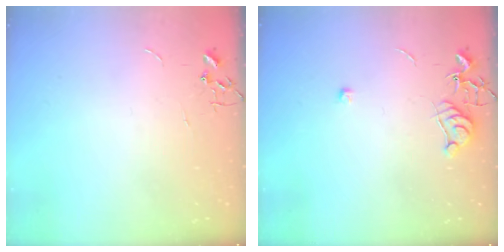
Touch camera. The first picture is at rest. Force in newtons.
{"total": 6.6, "press": 6.6, "slide": 0.7}